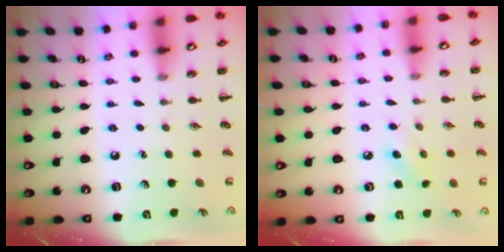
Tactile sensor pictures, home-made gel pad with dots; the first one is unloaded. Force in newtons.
{"total": 5.9, "press": 5.8, "slide": 1.5}